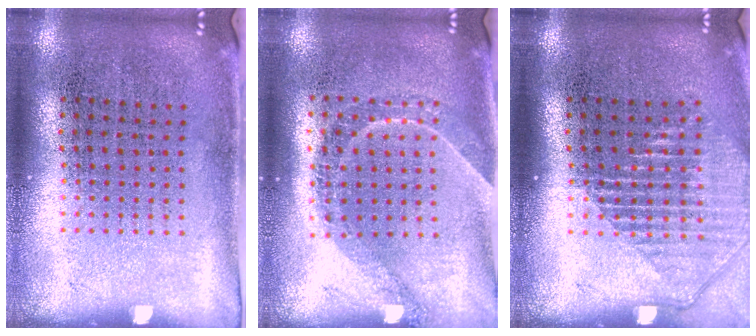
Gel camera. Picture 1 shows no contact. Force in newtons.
{"total": 1.3, "press": 1.1, "slide": 0.6}
{"total": 1.3, "press": 1.2, "slide": 0.6}